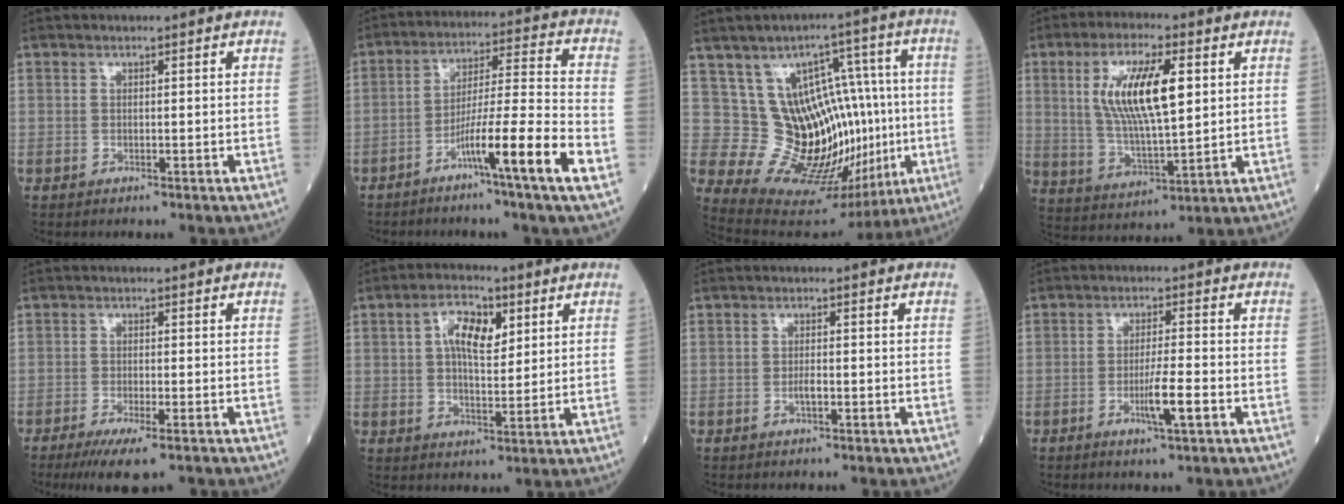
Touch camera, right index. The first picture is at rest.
{"total": 12.1, "force": [-5.9, -1.6, 10.5], "torque": [-0.181, -0.004, -0.103]}
{"total": 17.2, "force": [-0.3, 10.5, 13.6], "torque": [-0.196, 0.038, 0.029]}
{"total": 12.7, "force": [3.3, 3.1, 11.9], "torque": [-0.241, 0.004, 0.064]}
{"total": 6.8, "force": [-4.7, 0.9, 4.9], "torque": [-0.082, -0.018, -0.073]}
{"total": 7.1, "force": [2.4, 3.0, 5.9], "torque": [-0.113, 0.013, 0.041]}
{"total": 1.5, "force": [-0.6, 0.2, 1.3], "torque": [-0.029, 0.000, -0.012]}
{"total": 5.0, "force": [-2.0, -0.1, 4.5], "torque": [-0.084, -0.008, -0.036]}